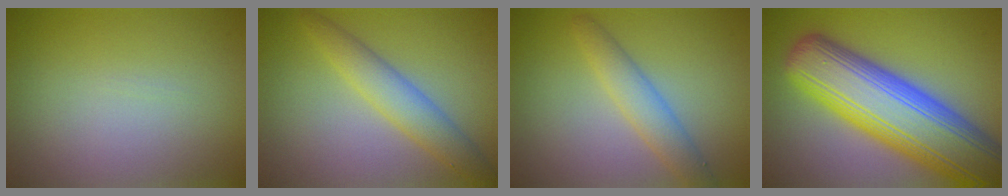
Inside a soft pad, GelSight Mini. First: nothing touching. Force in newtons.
{"total": 3.7, "press": 3.7, "slide": 0.1}
{"total": 3.0, "press": 3.0, "slide": 0.3}
{"total": 14.4, "press": 14.4, "slide": 0.6}